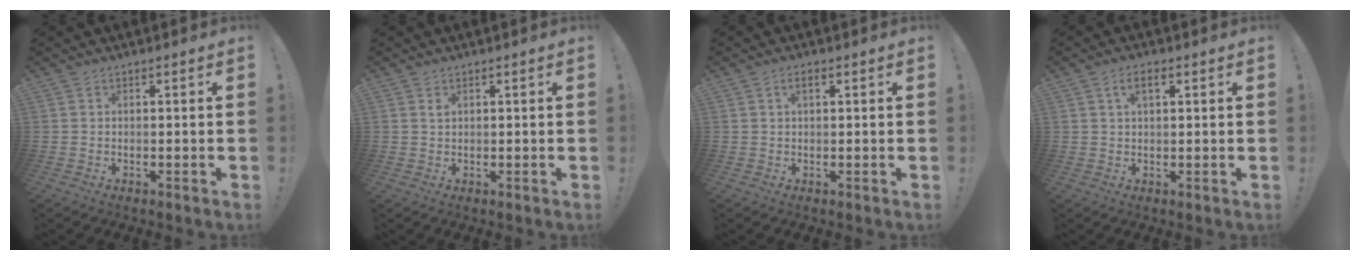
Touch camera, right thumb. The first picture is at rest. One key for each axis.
{"total": 0.8, "fx": 0.5, "fy": 0.5, "fz": 0.3, "tx": 0.000, "ty": -0.004, "tz": 0.009}
{"total": 2.0, "fx": 0.7, "fy": 1.0, "fz": 1.7, "tx": -0.028, "ty": 0.000, "tz": 0.010}
{"total": 3.8, "fx": 1.4, "fy": 1.8, "fz": 3.1, "tx": -0.048, "ty": 0.000, "tz": 0.020}